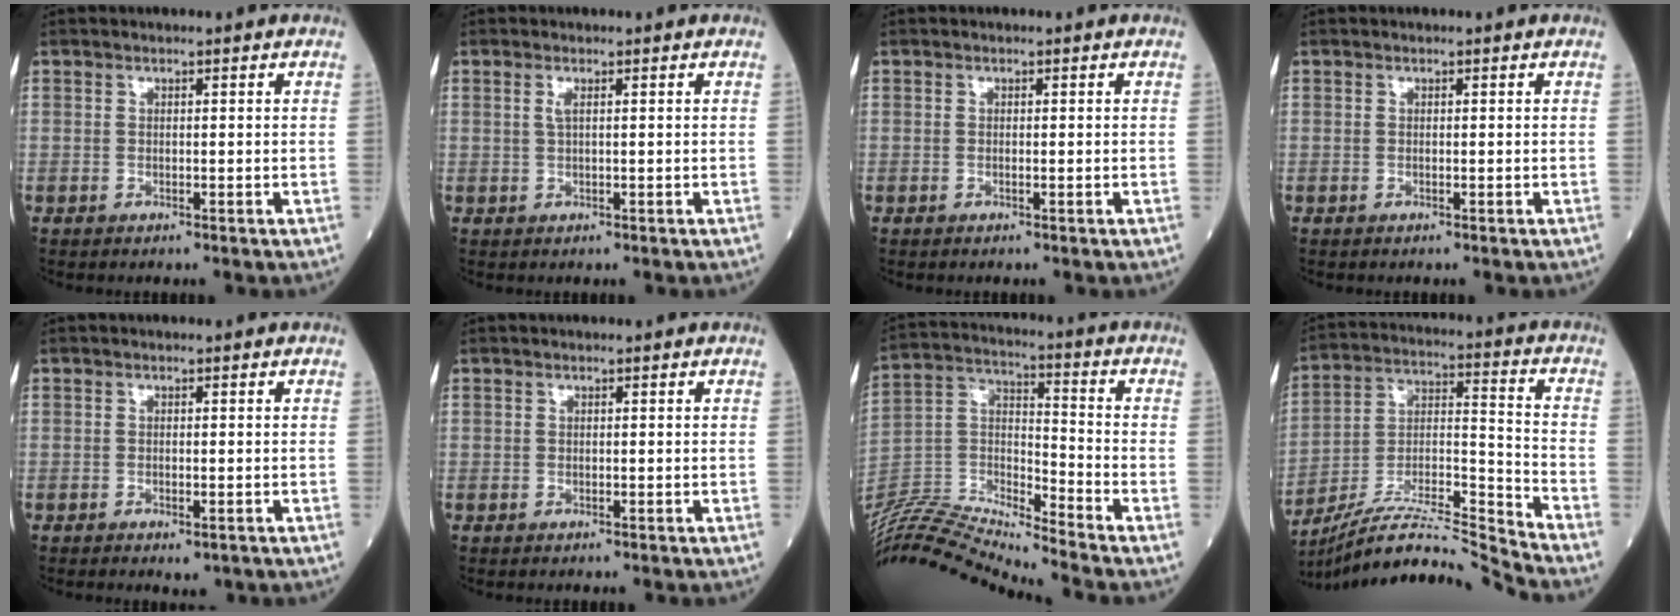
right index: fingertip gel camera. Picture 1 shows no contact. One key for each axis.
{"total": 1.1, "fx": 0.4, "fy": 0.0, "fz": 1.0, "tx": -0.031, "ty": 0.002, "tz": 0.008}
{"total": 0.0}
{"total": 0.0}
{"total": 1.9, "fx": -1.0, "fy": 0.7, "fz": 1.4, "tx": -0.021, "ty": -0.004, "tz": -0.009}
{"total": 0.0}
{"total": 18.0, "fx": -17.2, "fy": -1.7, "fz": 4.9, "tx": -0.092, "ty": 0.020, "tz": -0.318}
{"total": 17.0, "fx": -16.2, "fy": -2.6, "fz": 4.4, "tx": -0.078, "ty": 0.025, "tz": -0.290}